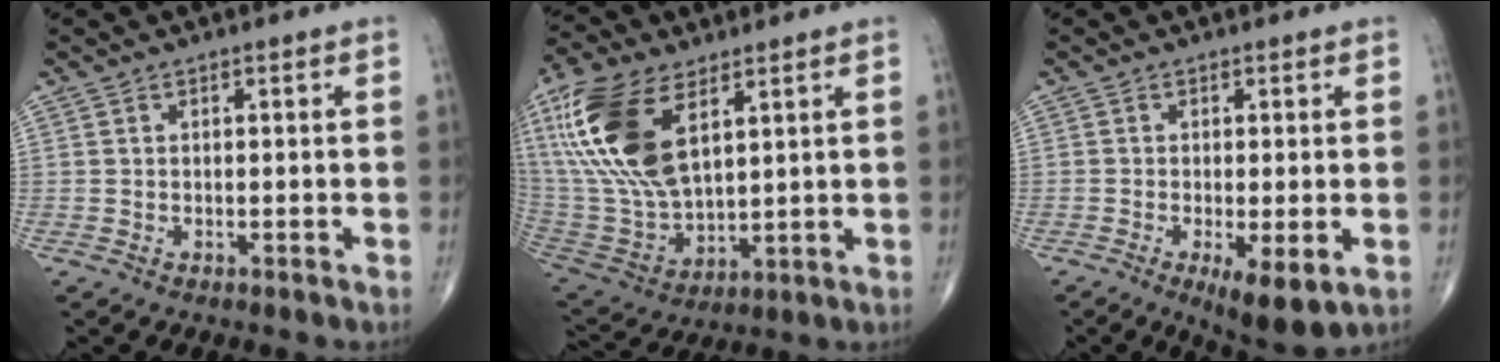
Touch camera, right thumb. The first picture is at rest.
{"total": 21.2, "force": [8.9, 10.5, 16.2], "torque": [-0.341, -0.027, 0.177]}
{"total": 7.4, "force": [-2.3, 2.3, 6.6], "torque": [-0.106, -0.020, -0.034]}